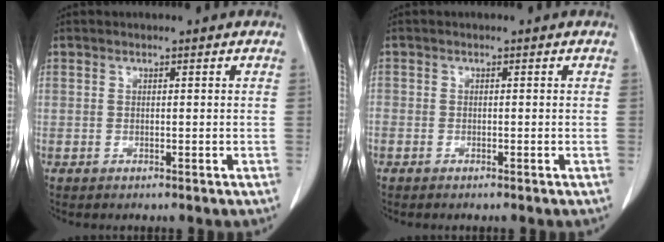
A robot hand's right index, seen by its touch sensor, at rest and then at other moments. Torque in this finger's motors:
{"motor_torque": [0.21, -0.18, -0.26, -0.04]}